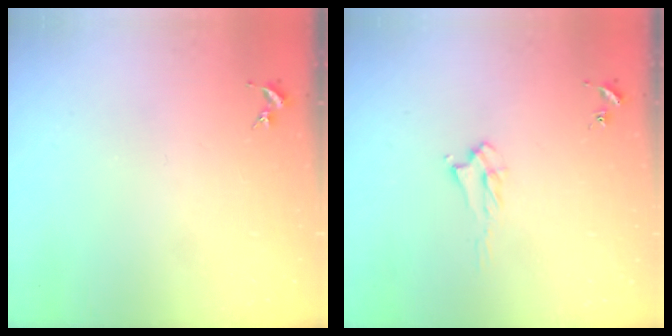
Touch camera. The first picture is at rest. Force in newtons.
{"total": 2.2, "press": 2.2, "slide": 0.4}